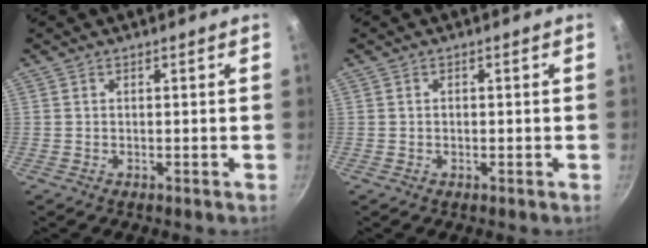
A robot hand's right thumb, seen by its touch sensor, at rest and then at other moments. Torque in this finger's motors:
{"motor_torque": [0.06, -0.13, 0.13, 0.11, 0.03]}